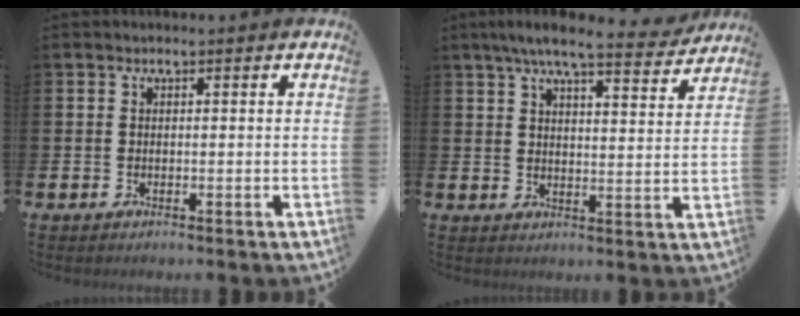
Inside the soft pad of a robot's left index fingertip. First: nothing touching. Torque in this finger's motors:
{"motor_torque": [1.08, -1.05, 0.65, 0.21]}